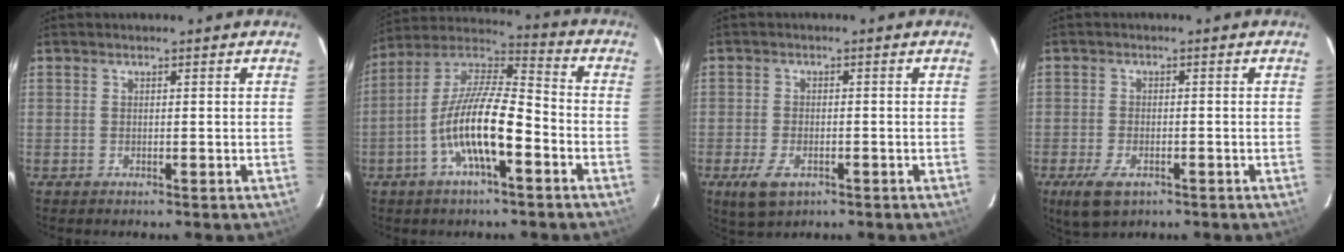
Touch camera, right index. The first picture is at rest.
{"total": 14.8, "force": [-5.7, 3.8, 13.2], "torque": [-0.255, -0.001, -0.112]}
{"total": 5.7, "force": [-3.0, 3.1, 3.8], "torque": [-0.093, -0.011, -0.049]}
{"total": 6.2, "force": [-3.5, 3.2, 4.0], "torque": [-0.098, -0.016, -0.060]}